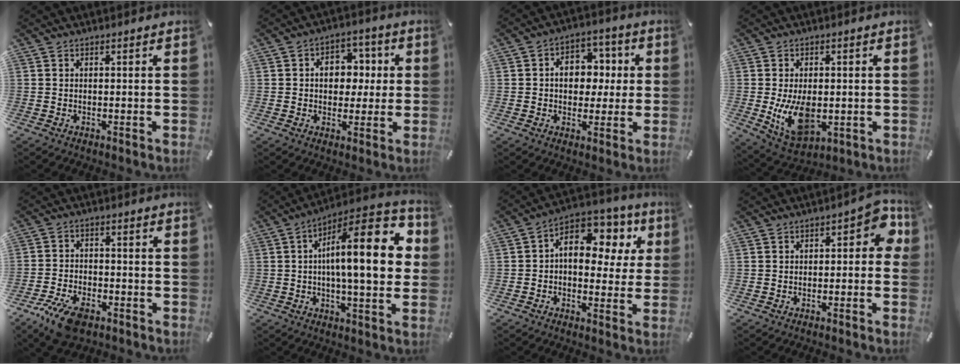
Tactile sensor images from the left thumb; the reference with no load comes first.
{"total": 8.4, "force": [0.4, 6.8, 5.0], "torque": [-0.060, 0.005, 0.002]}
{"total": 9.2, "force": [0.1, 7.4, 5.4], "torque": [-0.072, 0.012, 0.000]}
{"total": 11.3, "force": [-1.2, 7.0, 8.8], "torque": [-0.181, -0.012, -0.017]}
{"total": 8.6, "force": [-5.3, 4.4, 5.2], "torque": [-0.115, 0.018, -0.100]}
{"total": 20.9, "force": [3.1, 6.9, 19.5], "torque": [-0.289, -0.015, 0.039]}
{"total": 12.4, "force": [4.0, 8.4, 8.2], "torque": [-0.113, -0.027, 0.069]}
{"total": 6.1, "force": [-0.2, 3.6, 4.9], "torque": [-0.059, 0.009, -0.010]}